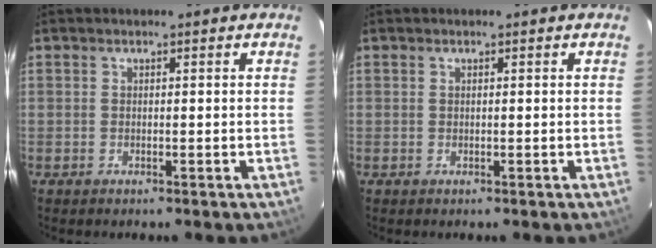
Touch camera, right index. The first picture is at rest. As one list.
[{"total": 0.0}]